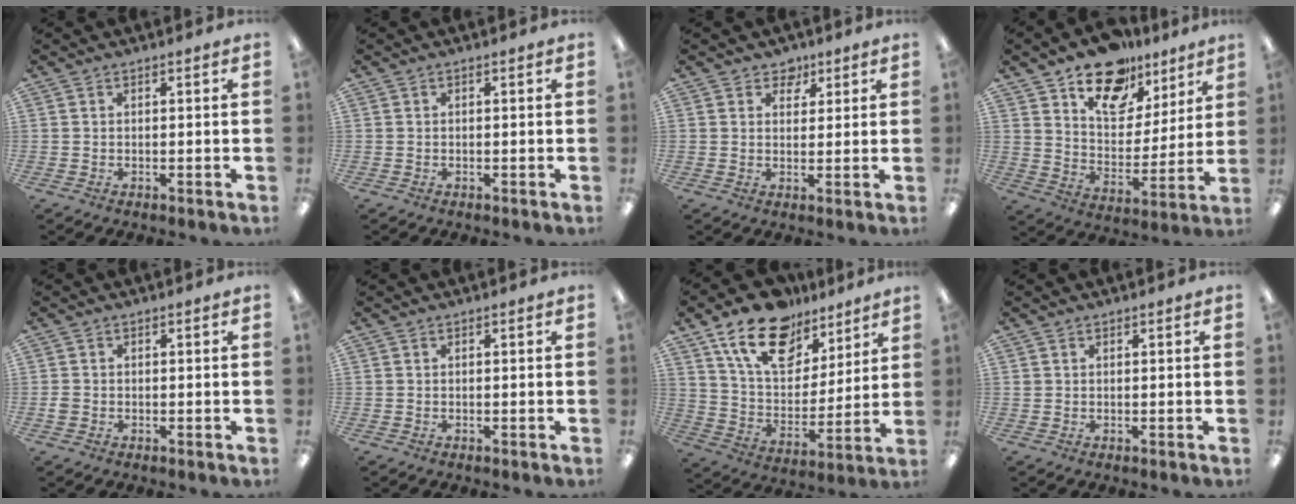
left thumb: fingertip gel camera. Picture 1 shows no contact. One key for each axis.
{"total": 0.0}
{"total": 3.9, "fx": 2.7, "fy": 2.8, "fz": 0.6, "tx": 0.001, "ty": -0.013, "tz": 0.045}
{"total": 16.2, "fx": 11.8, "fy": 8.9, "fz": 6.4, "tx": -0.103, "ty": -0.072, "tz": 0.213}
{"total": 1.3, "fx": -0.3, "fy": 1.1, "fz": 0.6, "tx": -0.009, "ty": 0.003, "tz": -0.006}
{"total": 0.0}
{"total": 18.2, "fx": 12.3, "fy": 10.0, "fz": 8.9, "tx": -0.162, "ty": -0.062, "tz": 0.221}
{"total": 0.6, "fx": 0.4, "fy": 0.4, "fz": 0.1, "tx": -0.002, "ty": 0.001, "tz": 0.008}